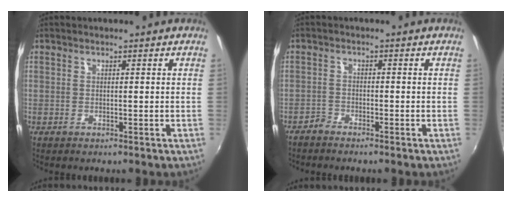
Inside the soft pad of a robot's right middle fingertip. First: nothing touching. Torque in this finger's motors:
{"motor_torque": [-0.22, -0.18, -0.02, -0.01]}